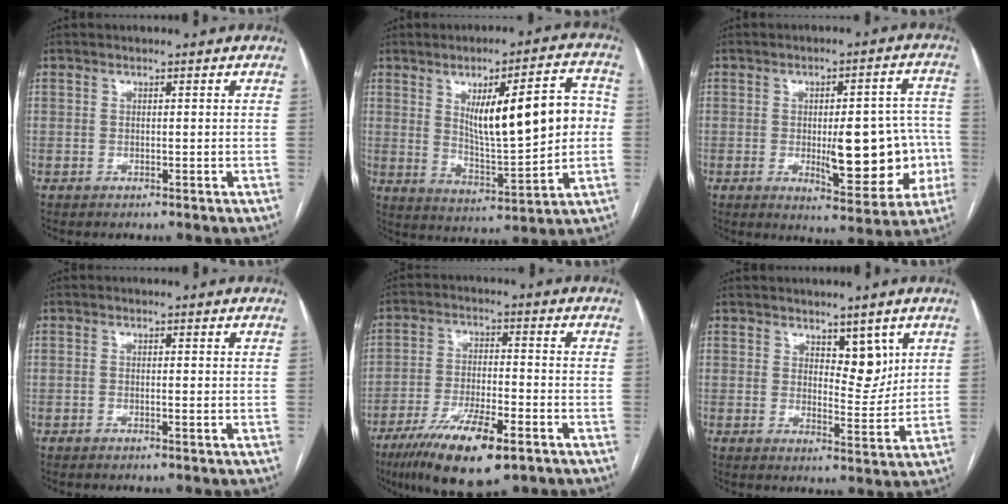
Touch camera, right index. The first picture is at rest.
{"total": 15.9, "force": [2.3, 3.6, 15.3], "torque": [-0.230, 0.018, 0.045]}
{"total": 14.1, "force": [-2.6, 4.7, 13.0], "torque": [-0.152, 0.019, -0.021]}
{"total": 0.8, "force": [-0.3, 0.1, 0.8], "torque": [-0.014, 0.000, -0.005]}
{"total": 13.7, "force": [-8.2, 3.1, 10.5], "torque": [-0.193, -0.023, -0.139]}
{"total": 5.2, "force": [2.8, 2.4, 3.7], "torque": [-0.048, -0.007, 0.044]}